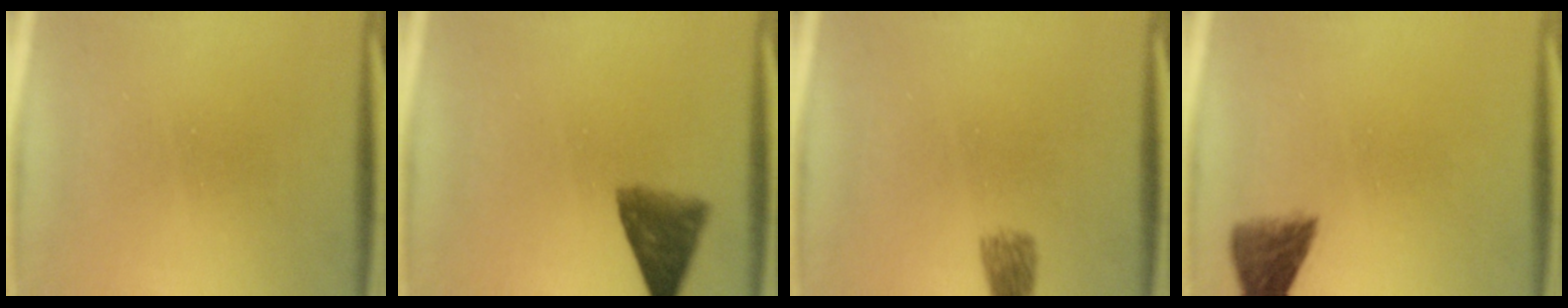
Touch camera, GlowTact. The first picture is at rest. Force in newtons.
{"total": 6.8}
{"total": 2.6}
{"total": 5.0}